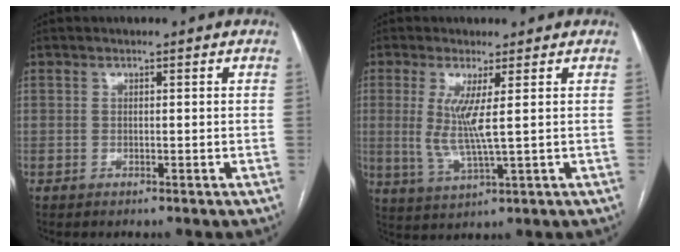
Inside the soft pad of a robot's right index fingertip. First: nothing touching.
{"total": 6.3, "force": [1.1, -0.2, 6.2], "torque": [-0.137, -0.012, 0.025]}